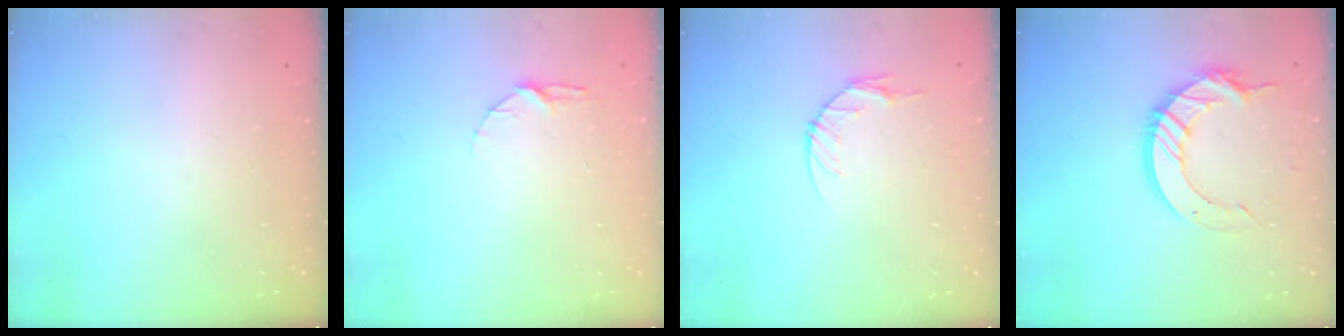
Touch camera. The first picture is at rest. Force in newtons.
{"total": 5.2, "press": 5.2, "slide": 0.6}
{"total": 4.6, "press": 4.6, "slide": 0.6}
{"total": 12.6, "press": 12.6, "slide": 1.2}